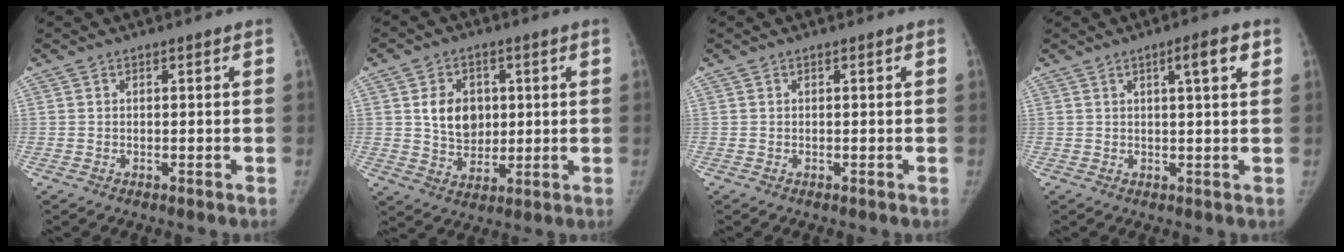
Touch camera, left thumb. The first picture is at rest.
{"total": 9.1, "force": [1.8, 7.2, 5.3], "torque": [-0.047, -0.008, 0.036]}
{"total": 0.0}
{"total": 4.7, "force": [2.1, 0.6, 4.2], "torque": [-0.056, 0.000, 0.029]}